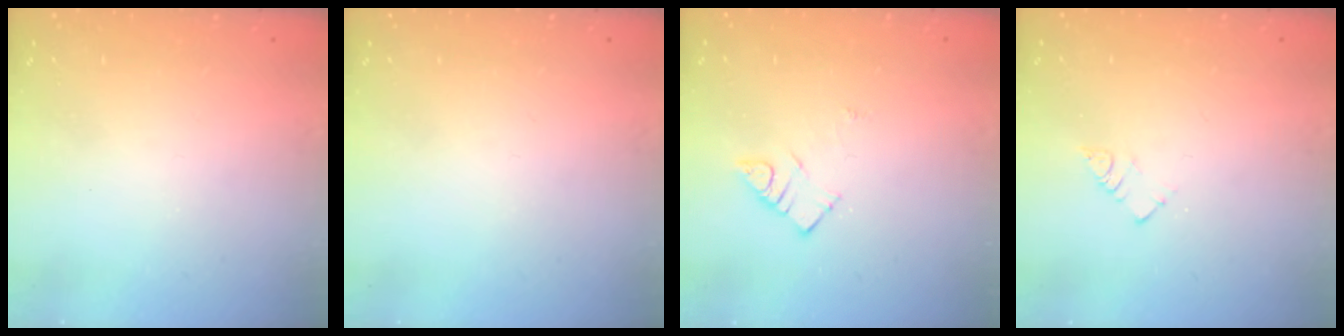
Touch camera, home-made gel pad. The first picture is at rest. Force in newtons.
{"total": 0.0}
{"total": 4.3, "press": 4.3, "slide": 0.5}
{"total": 3.2, "press": 3.2, "slide": 0.0}